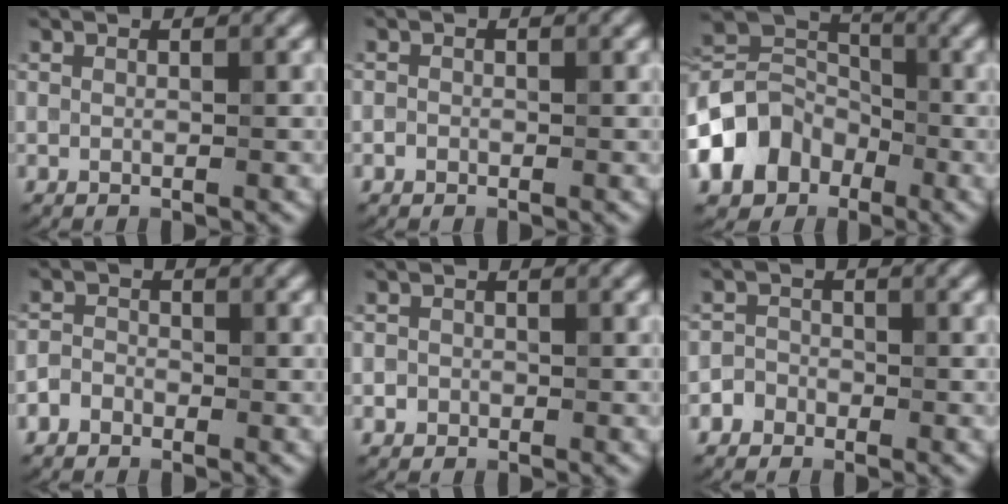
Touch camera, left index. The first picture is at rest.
{"total": 0.6, "force": [-0.3, 0.5, 0.1], "torque": [0.002, -0.003, -0.007]}
{"total": 6.9, "force": [-3.1, 5.4, 2.9], "torque": [-0.051, 0.005, -0.069]}
{"total": 1.6, "force": [-1.0, 1.2, 0.3], "torque": [0.007, 0.004, -0.027]}
{"total": 0.9, "force": [-0.3, 0.9, 0.0], "torque": [0.009, -0.002, -0.006]}
{"total": 1.5, "force": [-0.8, 1.2, 0.0], "torque": [0.018, 0.004, -0.021]}